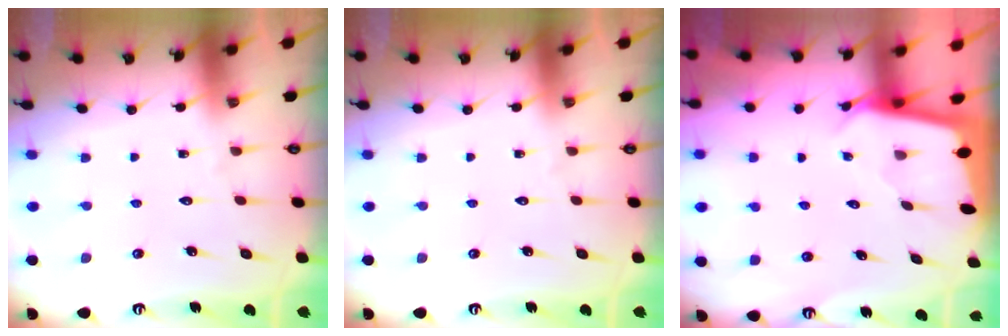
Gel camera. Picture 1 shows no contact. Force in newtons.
{"total": 0.0}
{"total": 2.3, "press": 2.3, "slide": 0.1}